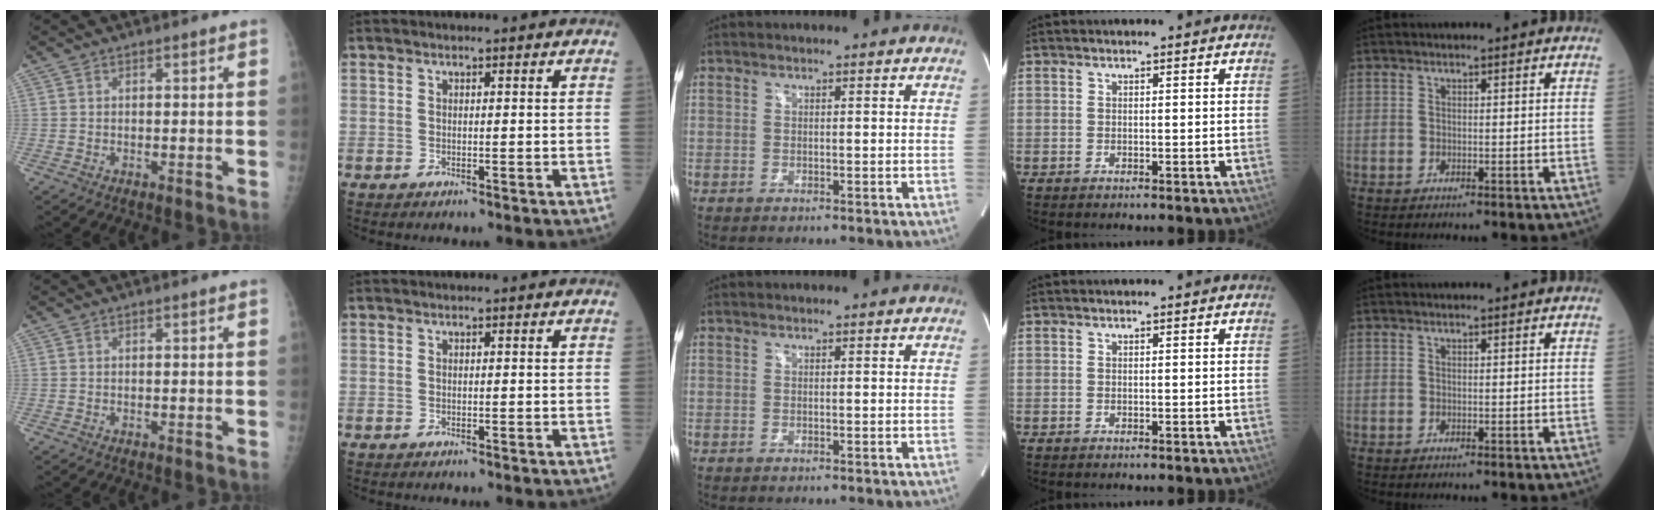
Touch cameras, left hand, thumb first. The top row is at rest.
{}